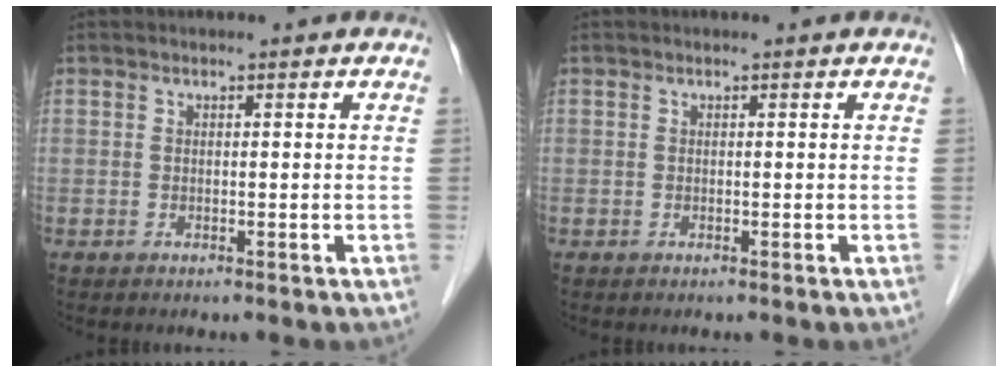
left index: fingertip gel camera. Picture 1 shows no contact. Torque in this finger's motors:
{"motor_torque": [-0.10, -0.02, 0.05, 0.02]}